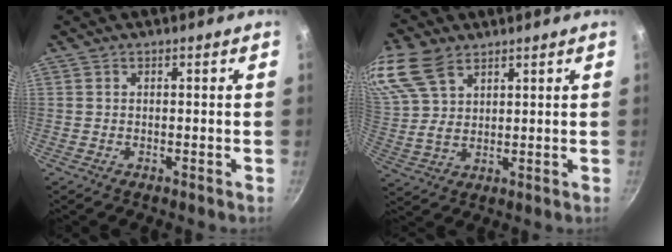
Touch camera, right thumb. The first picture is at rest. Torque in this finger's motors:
{"motor_torque": [-0.32, 1.03, 1.73, 1.04, 0.24]}